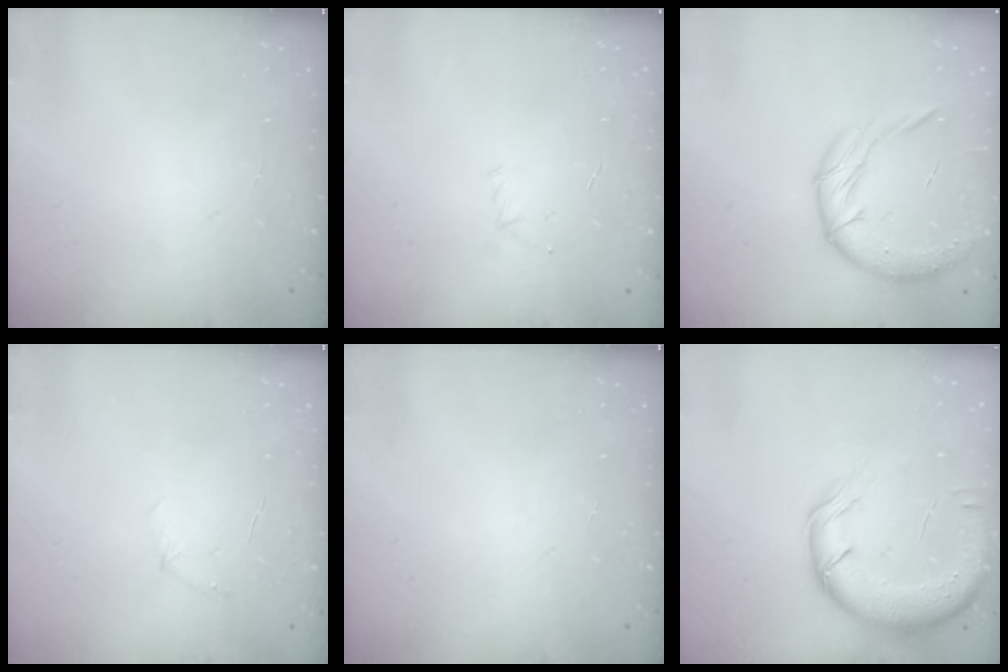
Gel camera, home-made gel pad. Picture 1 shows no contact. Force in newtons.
{"total": 2.9, "press": 2.8, "slide": 0.8}
{"total": 14.7, "press": 14.5, "slide": 2.0}
{"total": 3.7, "press": 3.6, "slide": 1.0}
{"total": 0.0}
{"total": 14.4, "press": 14.0, "slide": 3.5}